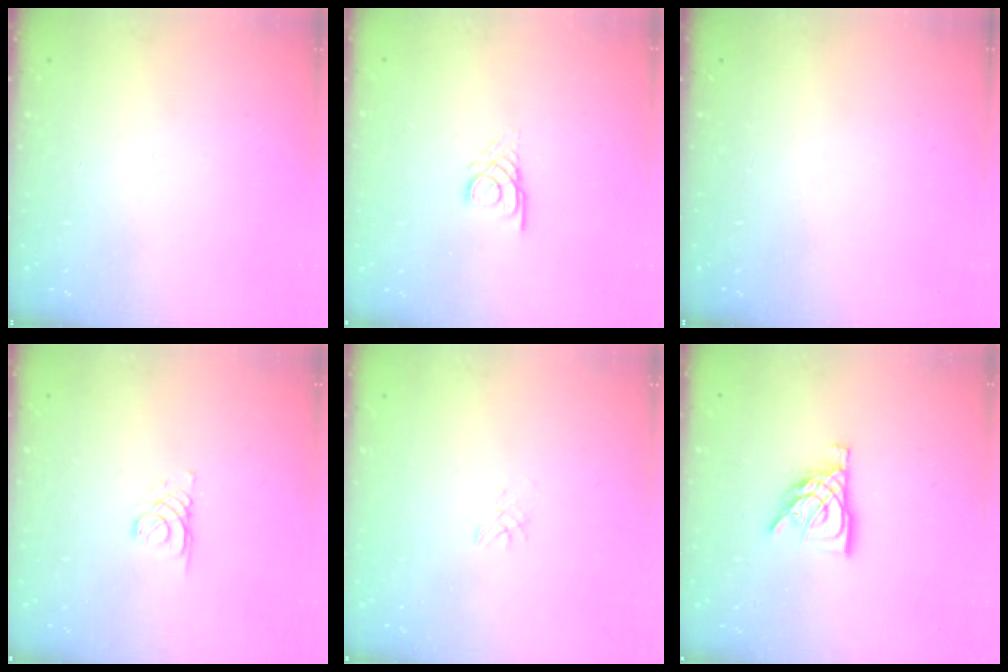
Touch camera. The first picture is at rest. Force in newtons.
{"total": 2.9, "press": 2.9, "slide": 0.3}
{"total": 0.0}
{"total": 2.1, "press": 2.1, "slide": 0.2}
{"total": 1.7, "press": 1.7, "slide": 0.2}
{"total": 10.3, "press": 10.2, "slide": 0.8}